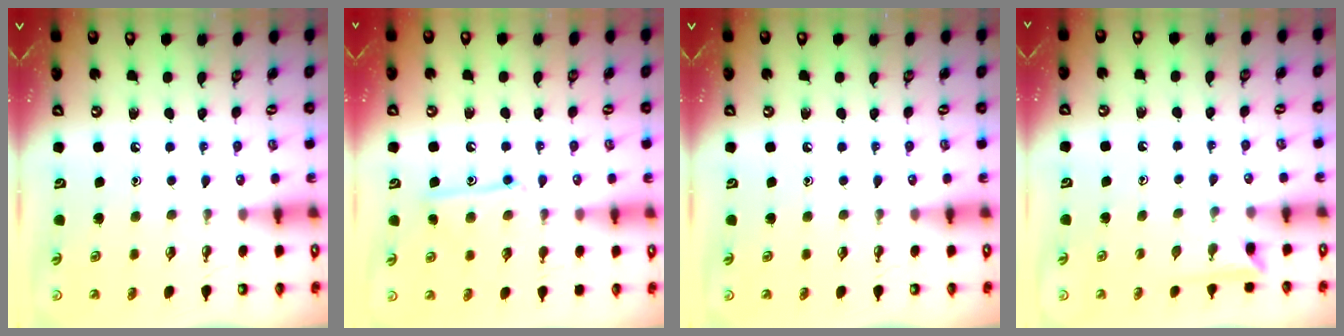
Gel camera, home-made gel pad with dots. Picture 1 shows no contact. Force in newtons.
{"total": 12.3, "press": 12.3, "slide": 0.8}
{"total": 0.0}
{"total": 3.3, "press": 3.3, "slide": 0.4}